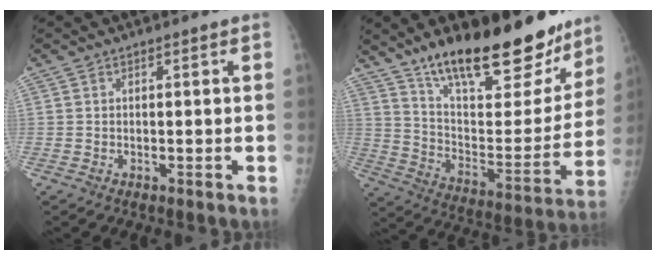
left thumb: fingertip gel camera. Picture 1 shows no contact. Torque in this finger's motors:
{"motor_torque": [0.92, 0.98, 1.39, -1.38, 0.13]}